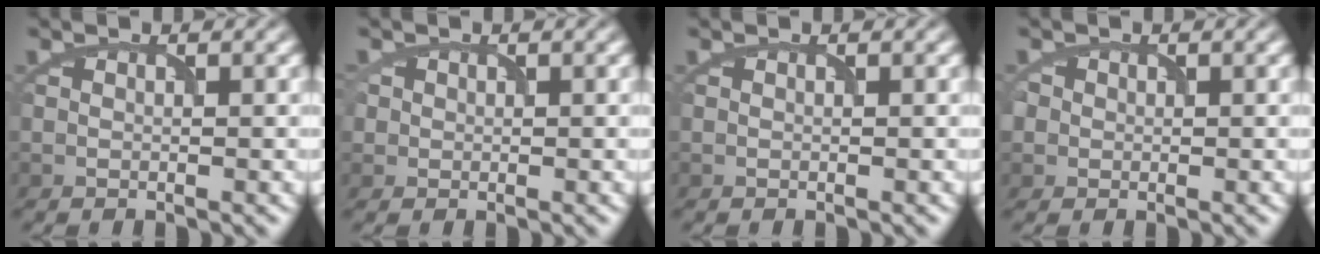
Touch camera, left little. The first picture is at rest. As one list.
[{"total": 1.0, "force": [0.3, 1.0, -0.1], "torque": [0.007, 0.001, 0.005]}, {"total": 0.0}, {"total": 1.2, "force": [0.1, 1.2, -0.1], "torque": [0.002, 0.003, 0.003]}]